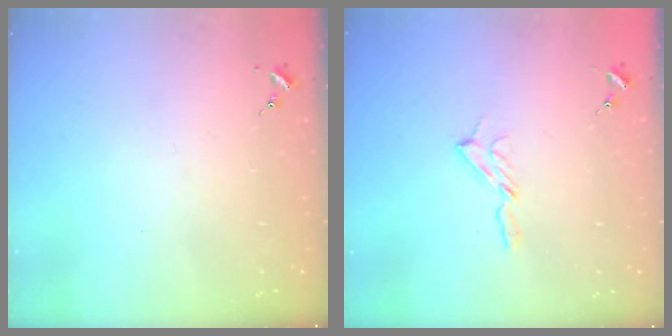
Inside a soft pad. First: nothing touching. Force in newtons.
{"total": 4.7, "press": 4.7, "slide": 0.6}